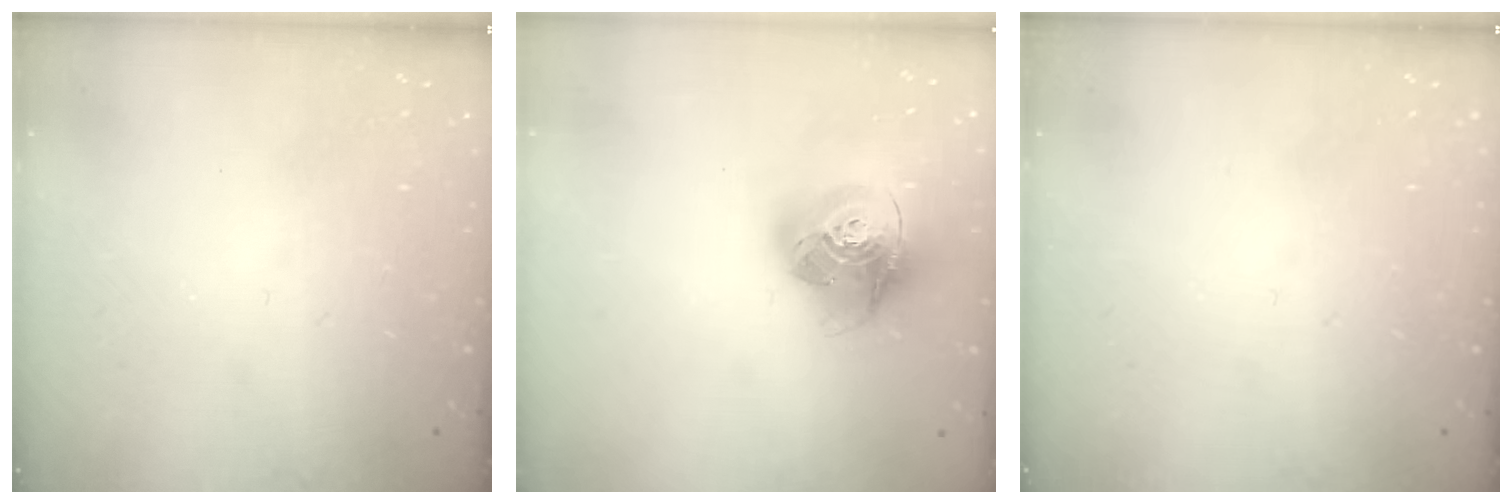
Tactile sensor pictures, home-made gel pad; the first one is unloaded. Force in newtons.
{"total": 17.1, "press": 17.0, "slide": 2.2}
{"total": 0.0}